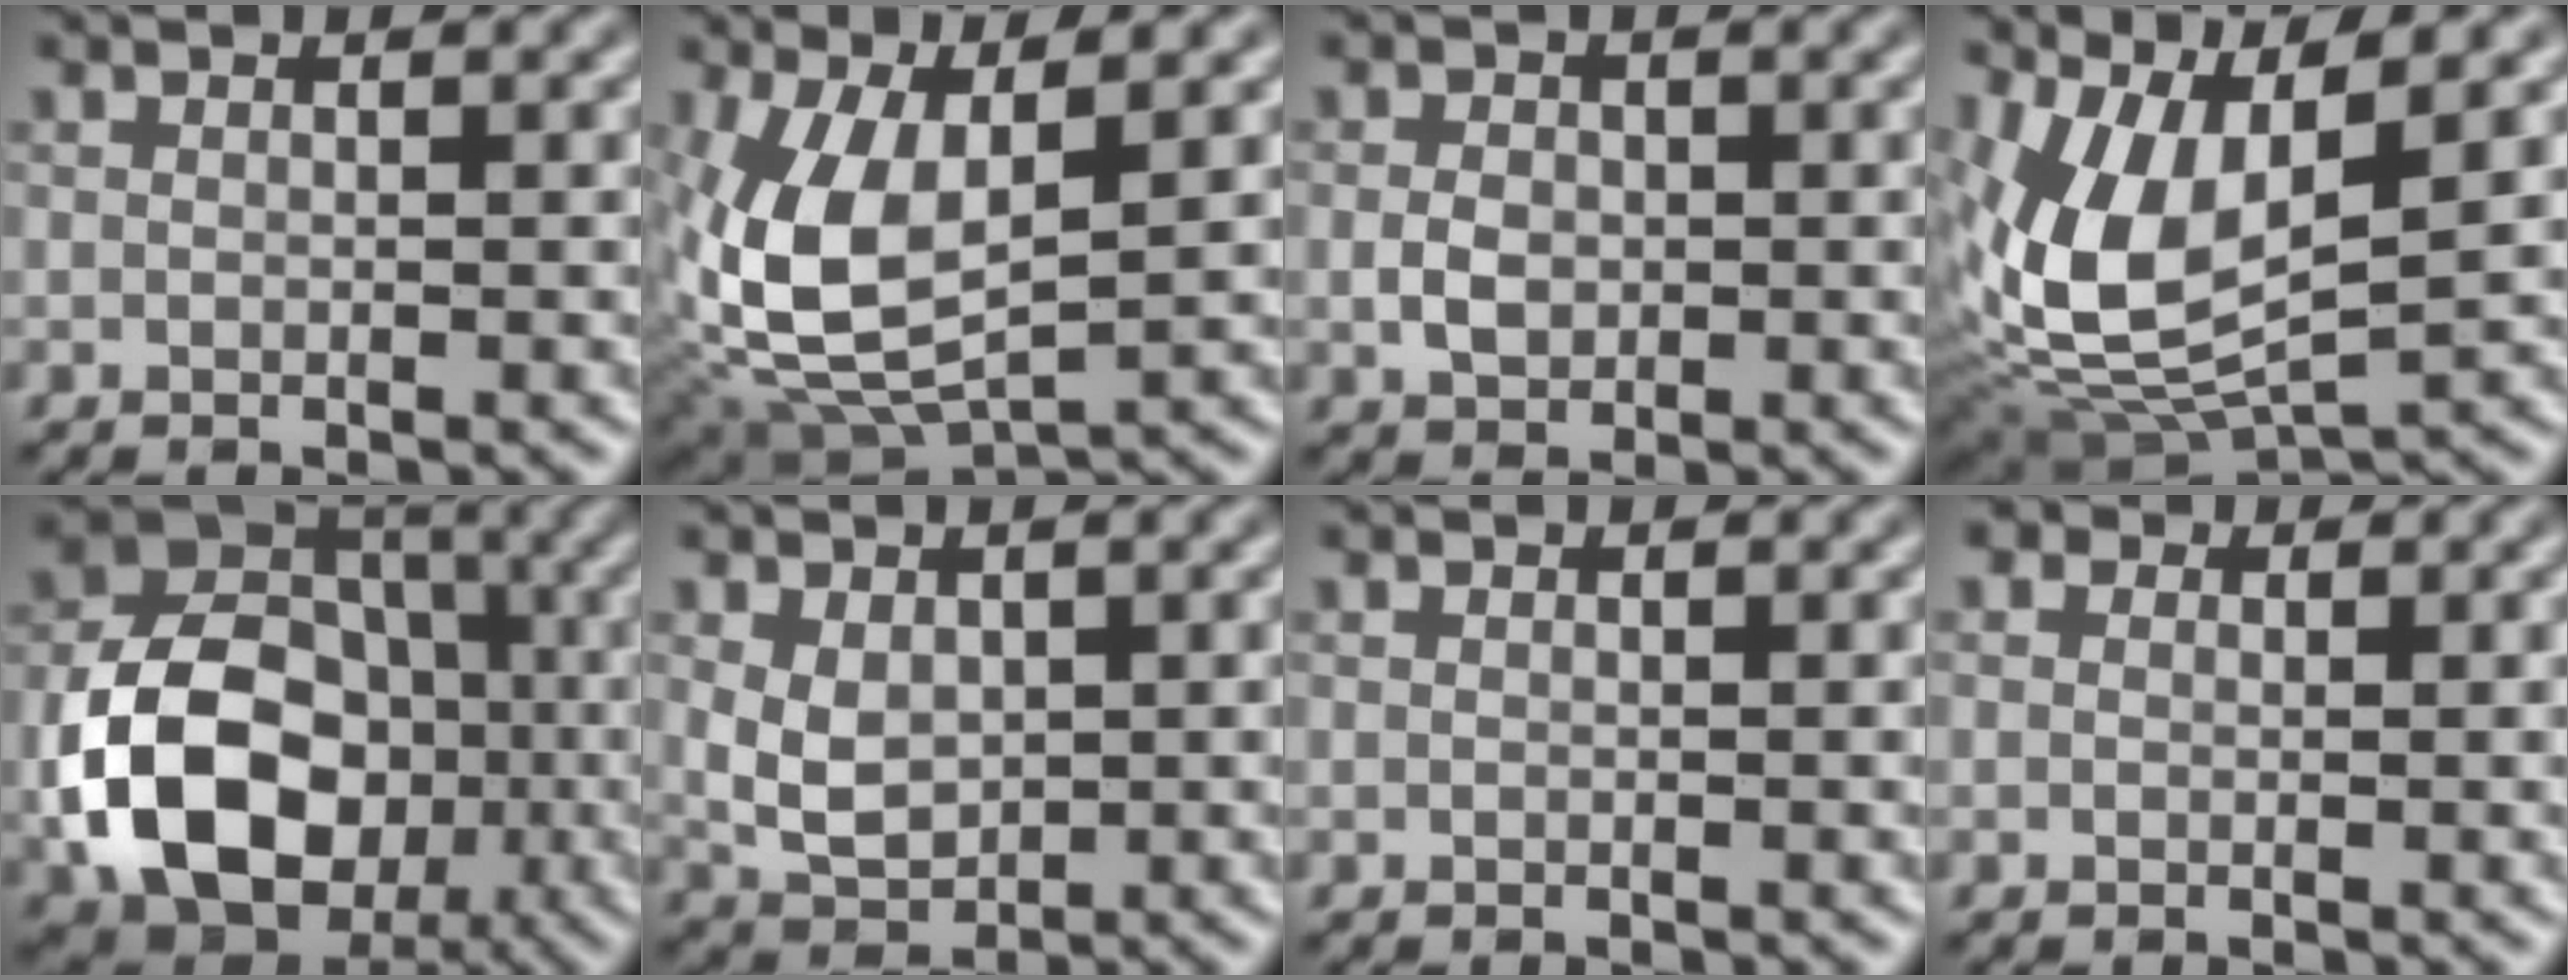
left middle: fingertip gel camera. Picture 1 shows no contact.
{"total": 8.4, "force": [1.2, 4.0, 7.3], "torque": [-0.170, -0.007, 0.025]}
{"total": 2.1, "force": [-0.2, 1.6, 1.3], "torque": [-0.026, 0.000, -0.007]}
{"total": 9.2, "force": [2.2, 3.9, 8.0], "torque": [-0.181, -0.008, 0.046]}
{"total": 11.9, "force": [-2.9, 8.8, 7.5], "torque": [-0.144, -0.004, -0.055]}
{"total": 3.5, "force": [0.3, 2.5, 2.4], "torque": [-0.053, -0.004, 0.011]}
{"total": 0.0}
{"total": 0.9, "force": [0.4, 0.8, 0.4], "torque": [-0.004, -0.006, -0.003]}